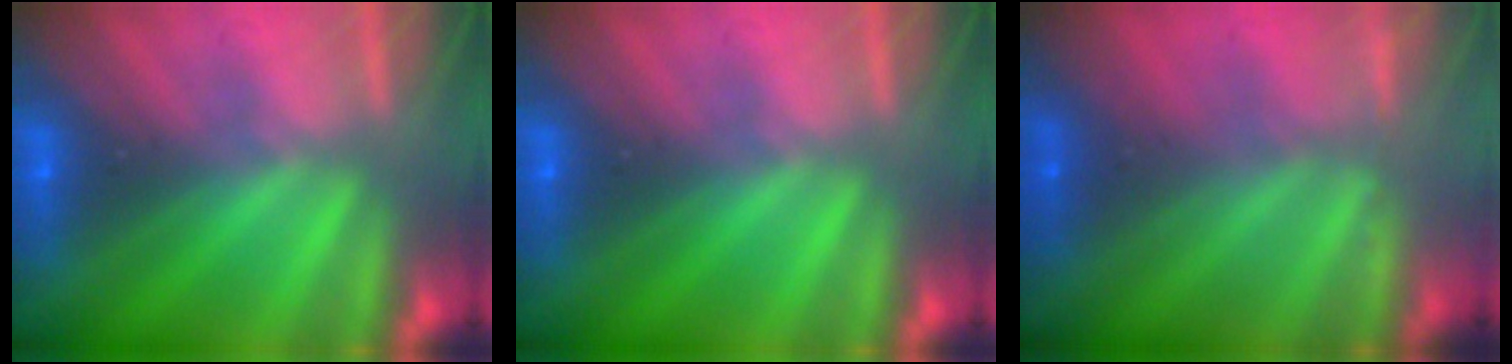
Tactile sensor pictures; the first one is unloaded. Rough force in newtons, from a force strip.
{"total": 0.0}
{"total": 2.3}